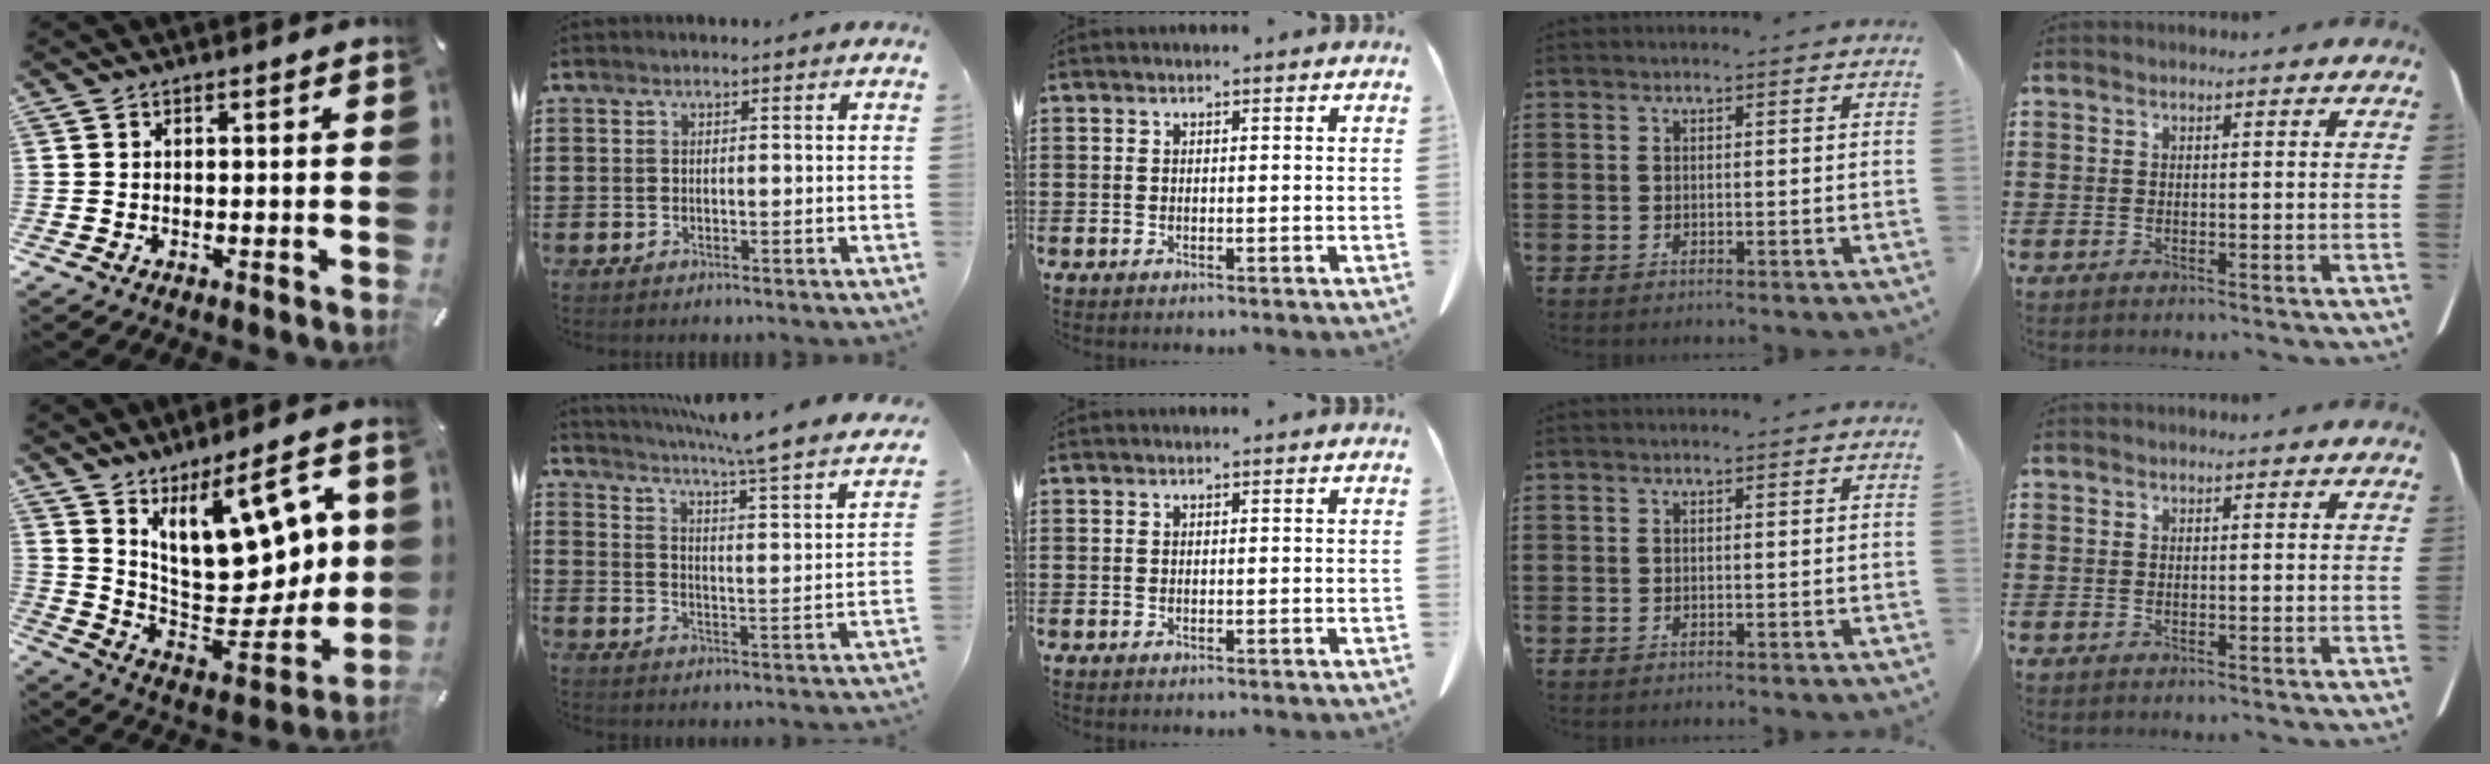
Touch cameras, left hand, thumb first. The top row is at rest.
{"thumb": {"total": 18.6, "force": [9.3, 8.9, 13.5], "torque": [-0.190, -0.073, 0.160]}, "index": {"total": 5.9, "force": [5.1, -0.9, 3.0], "torque": [-0.072, -0.052, 0.076]}}